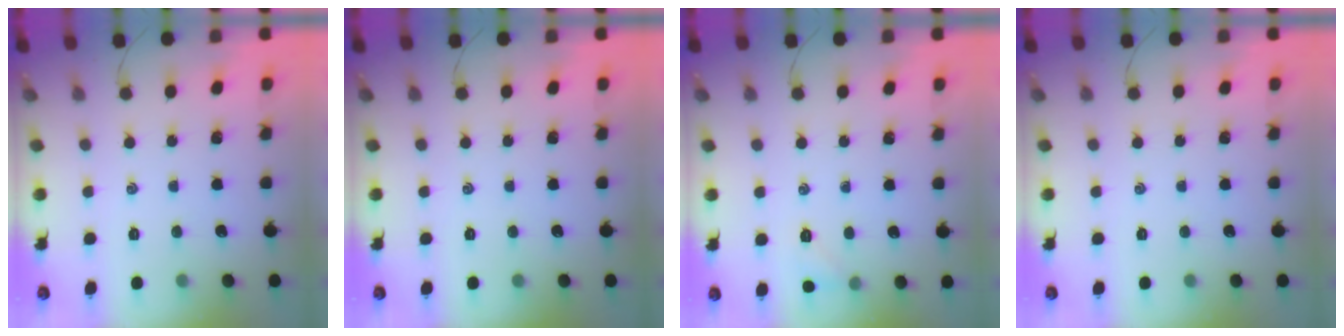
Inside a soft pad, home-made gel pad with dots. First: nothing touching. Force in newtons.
{"total": 0.0}
{"total": 5.6, "press": 5.4, "slide": 1.5}
{"total": 0.0}